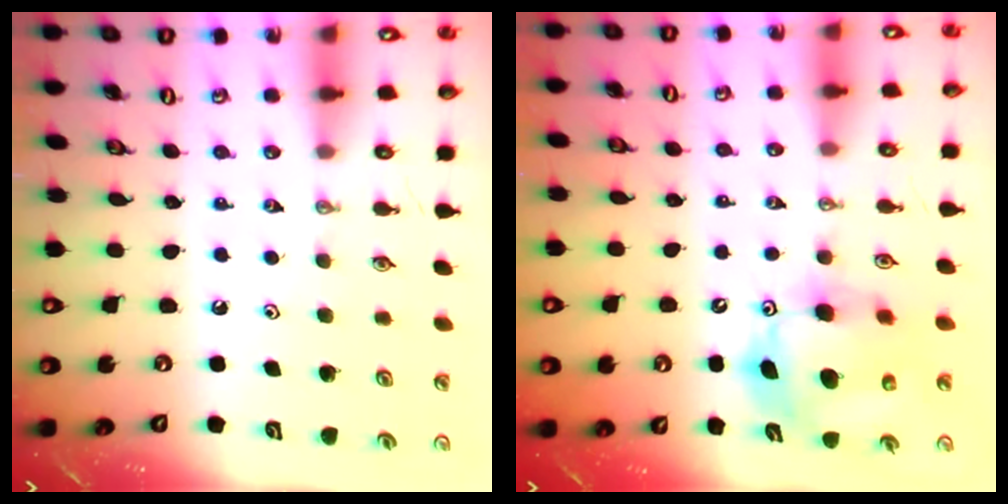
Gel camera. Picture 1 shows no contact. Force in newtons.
{"total": 13.7, "press": 13.5, "slide": 2.3}